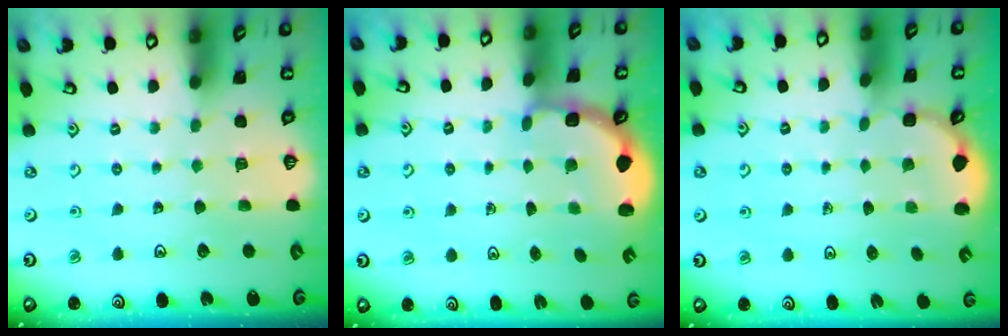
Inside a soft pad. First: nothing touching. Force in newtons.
{"total": 3.0, "press": 2.6, "slide": 1.5}
{"total": 2.6, "press": 2.2, "slide": 1.5}